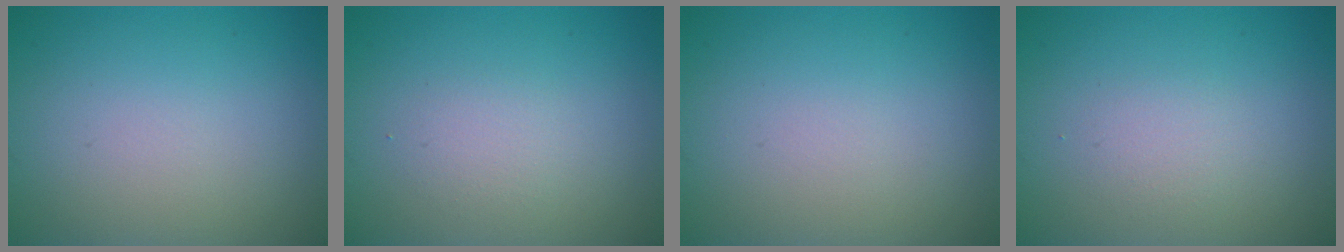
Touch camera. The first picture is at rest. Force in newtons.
{"total": 1.3, "press": 1.3, "slide": 0.1}
{"total": 0.0}
{"total": 1.3, "press": 1.3, "slide": 0.0}